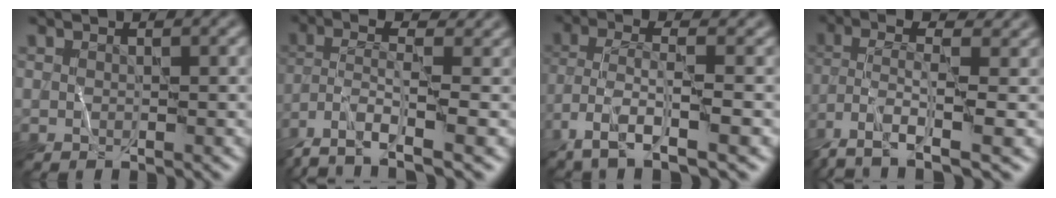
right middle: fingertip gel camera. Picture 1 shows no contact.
{"total": 7.2, "force": [-4.3, 1.7, 5.4], "torque": [-0.109, 0.003, -0.090]}
{"total": 7.1, "force": [-3.9, 1.5, 5.7], "torque": [-0.111, 0.004, -0.075]}
{"total": 7.0, "force": [-3.5, 1.7, 5.8], "torque": [-0.119, 0.009, -0.072]}